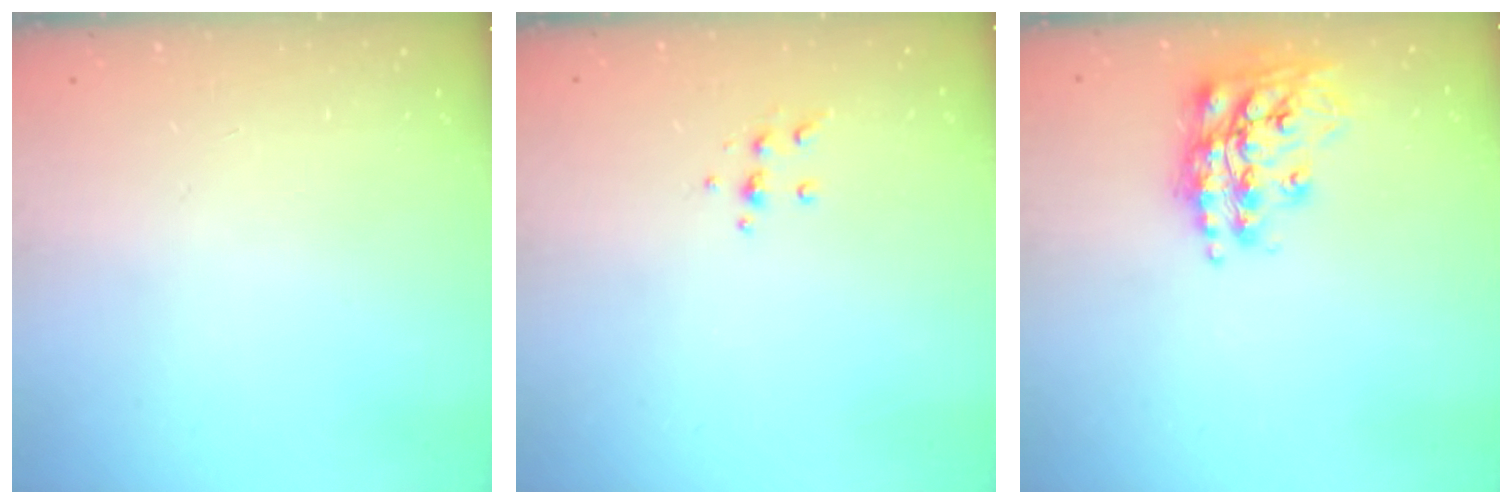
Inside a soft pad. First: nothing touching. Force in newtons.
{"total": 4.8, "press": 4.7, "slide": 0.8}
{"total": 16.5, "press": 16.5, "slide": 1.1}